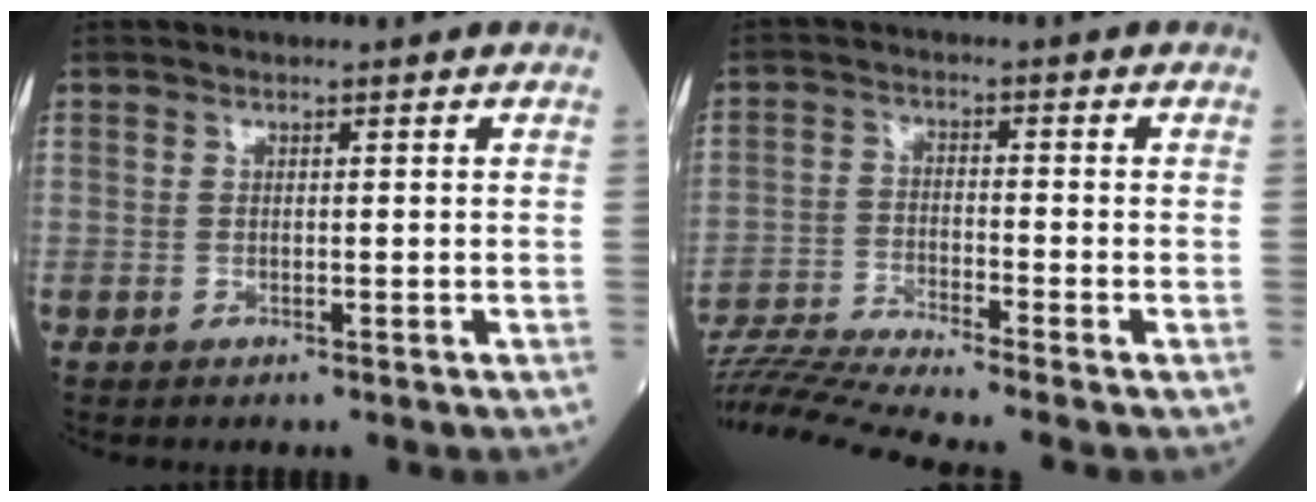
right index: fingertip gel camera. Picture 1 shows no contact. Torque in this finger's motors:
{"motor_torque": [-0.78, -0.93, 0.06, 0.10]}